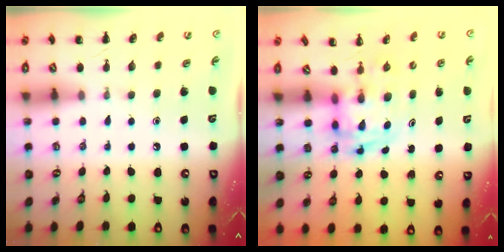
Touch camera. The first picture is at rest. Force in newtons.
{"total": 2.8, "press": 2.7, "slide": 0.5}